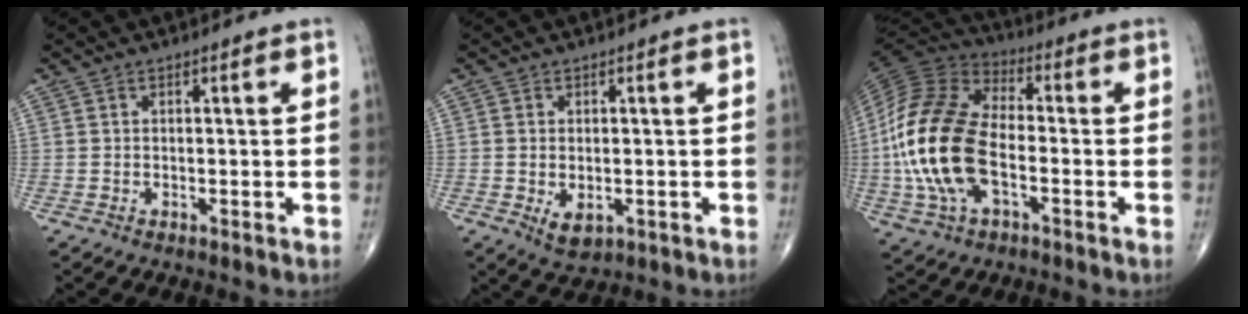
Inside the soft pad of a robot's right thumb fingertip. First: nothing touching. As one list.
[{"total": 3.7, "force": [-0.8, 2.3, 2.8], "torque": [-0.041, -0.008, -0.004]}, {"total": 20.3, "force": [-3.4, 11.1, 16.7], "torque": [-0.346, 0.019, -0.067]}]